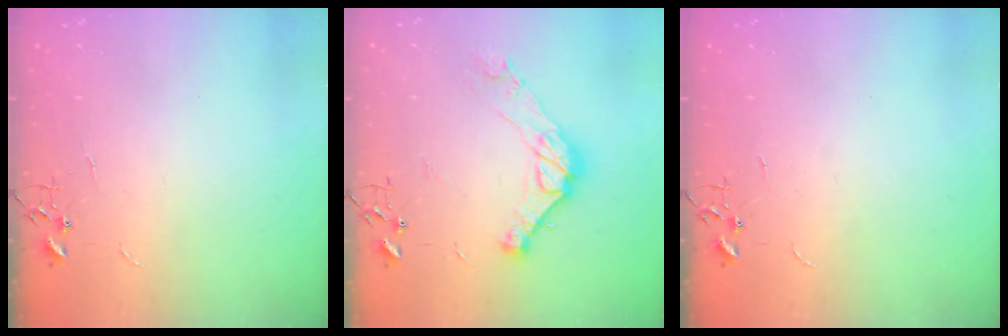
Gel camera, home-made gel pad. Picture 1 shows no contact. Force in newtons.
{"total": 13.0, "press": 13.0, "slide": 0.8}
{"total": 0.0}